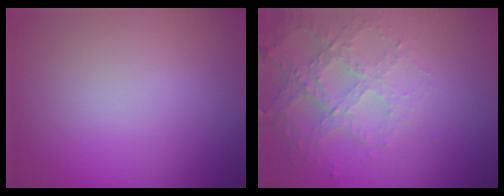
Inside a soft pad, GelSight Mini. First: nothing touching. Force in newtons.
{"total": 4.3, "press": 3.2, "slide": 2.9}